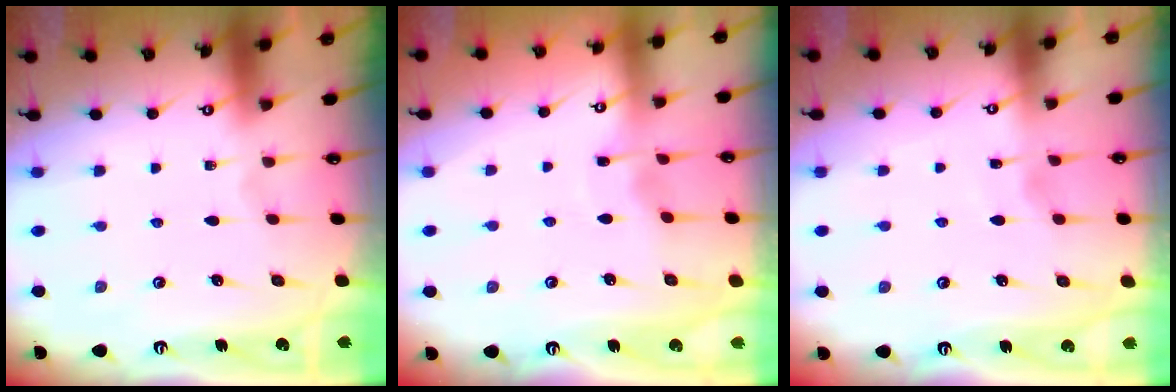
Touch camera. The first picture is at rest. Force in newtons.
{"total": 2.8, "press": 2.8, "slide": 0.4}
{"total": 2.1, "press": 2.1, "slide": 0.2}